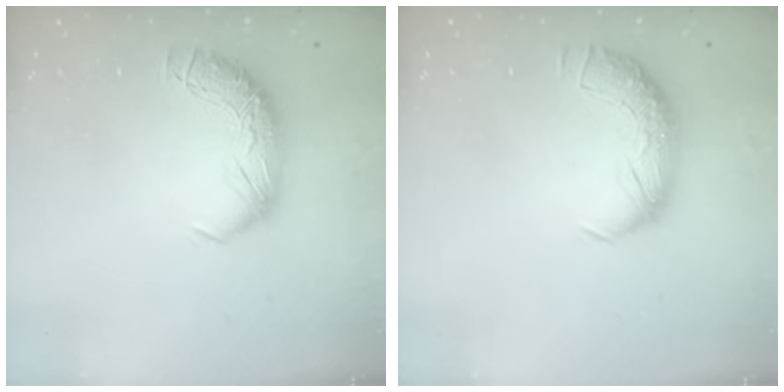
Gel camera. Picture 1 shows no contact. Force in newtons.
{"total": 1.7, "press": 0.6, "slide": 1.6}